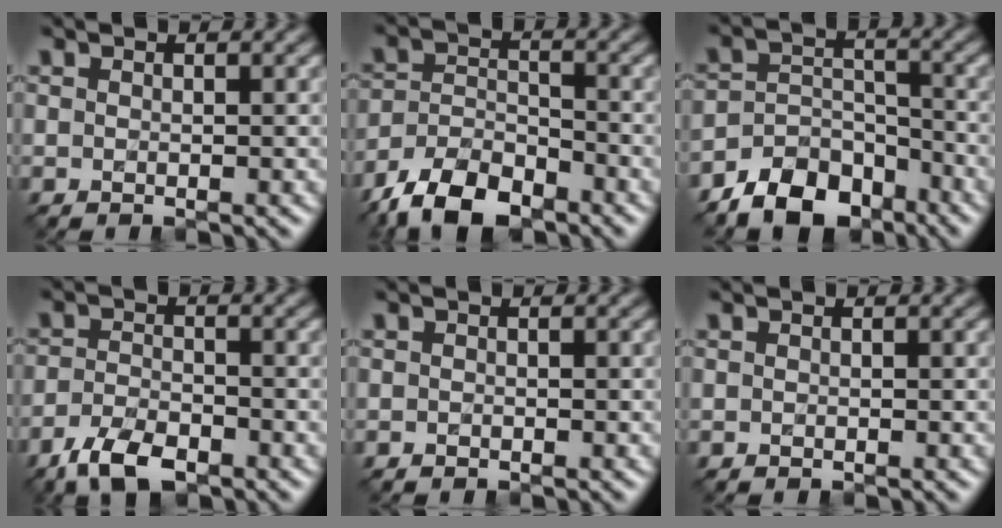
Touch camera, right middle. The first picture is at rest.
{"total": 7.3, "force": [-5.4, 3.4, 3.4], "torque": [-0.062, 0.001, -0.110]}
{"total": 6.7, "force": [-5.3, 3.4, 2.3], "torque": [-0.034, 0.002, -0.096]}
{"total": 4.4, "force": [-3.2, 1.8, 2.4], "torque": [-0.045, 0.000, -0.065]}
{"total": 0.0}
{"total": 0.0}